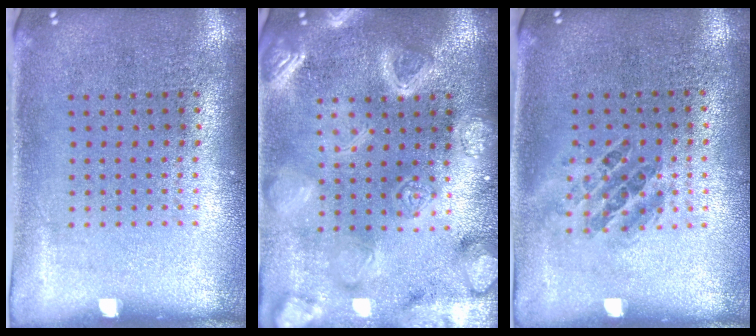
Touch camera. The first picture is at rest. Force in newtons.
{"total": 5.6, "press": 5.5, "slide": 0.6}
{"total": 0.9, "press": 0.8, "slide": 0.4}